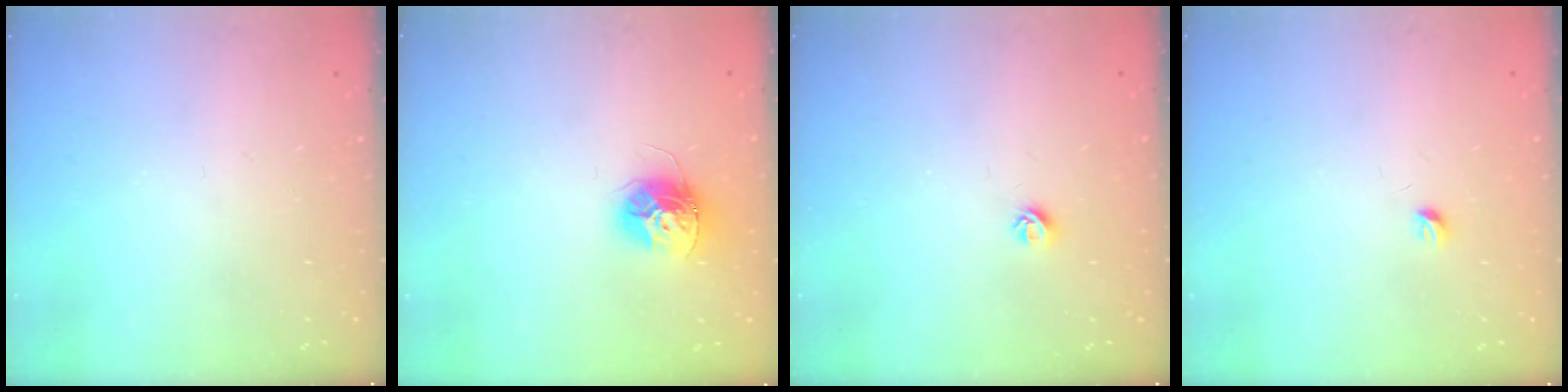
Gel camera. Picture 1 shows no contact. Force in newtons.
{"total": 11.1, "press": 11.1, "slide": 0.5}
{"total": 5.0, "press": 4.9, "slide": 0.7}
{"total": 3.2, "press": 3.1, "slide": 0.5}